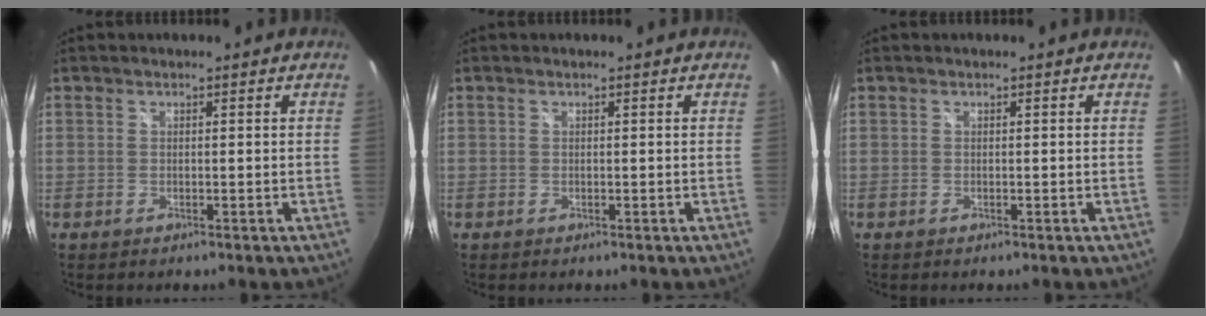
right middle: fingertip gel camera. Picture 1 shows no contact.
{"total": 0.0}
{"total": 0.0}